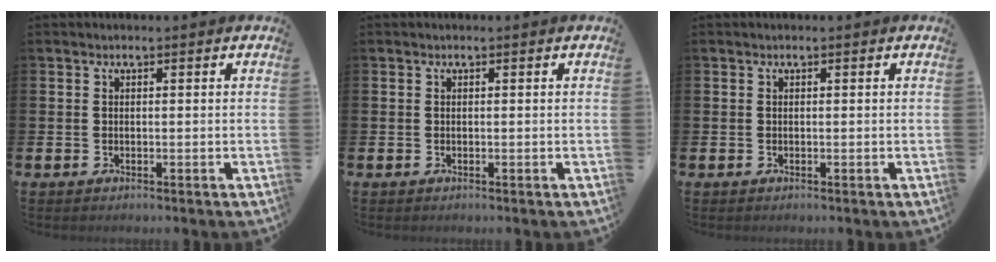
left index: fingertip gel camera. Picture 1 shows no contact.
{"total": 0.0}
{"total": 0.0}